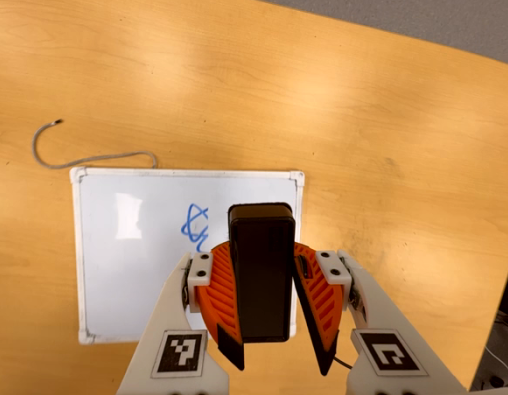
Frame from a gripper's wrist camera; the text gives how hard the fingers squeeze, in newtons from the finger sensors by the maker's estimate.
{"total": 9.1, "left": 9.3, "right": 9.0}